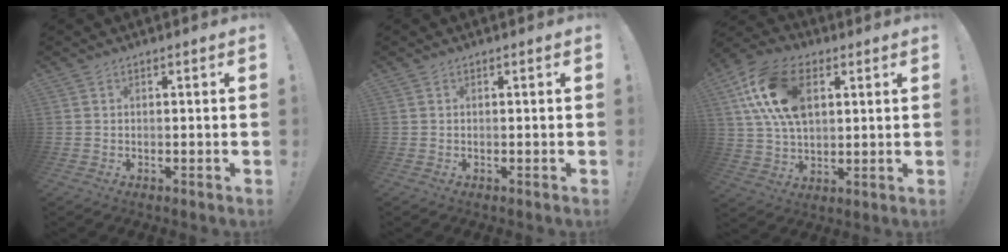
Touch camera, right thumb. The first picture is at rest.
{"total": 0.0}
{"total": 19.3, "force": [6.5, 12.4, 13.3], "torque": [-0.256, -0.009, 0.121]}